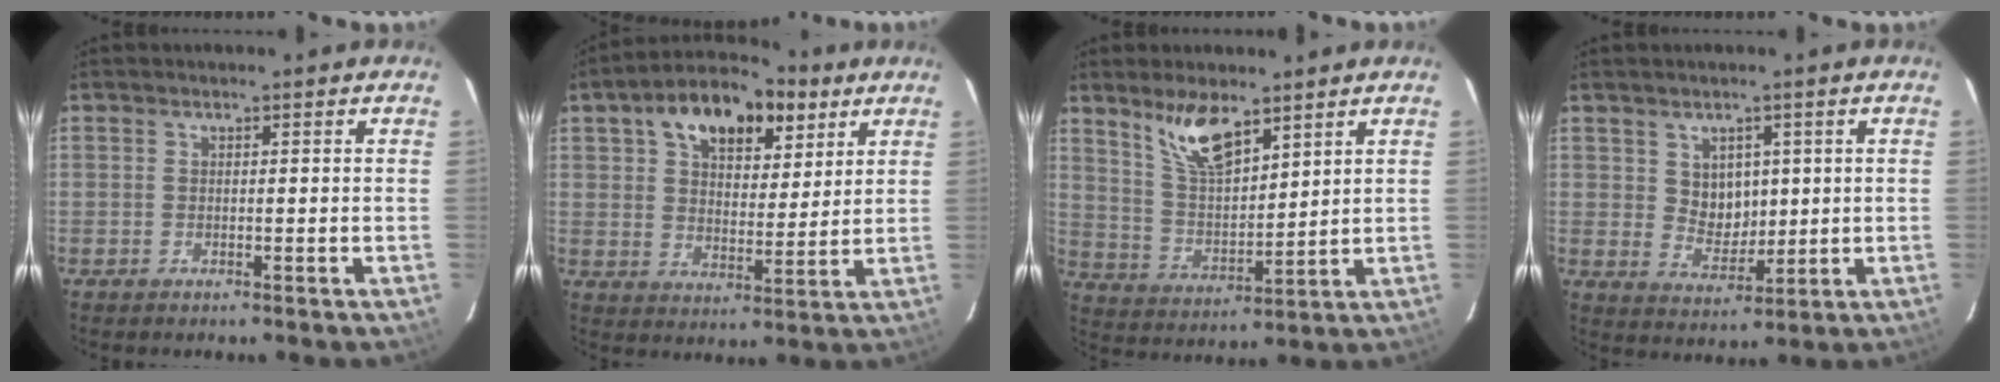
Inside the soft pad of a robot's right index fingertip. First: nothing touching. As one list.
[{"total": 15.6, "force": [8.1, 8.7, 10.2], "torque": [-0.174, 0.032, 0.129]}, {"total": 10.1, "force": [7.0, 3.6, 6.4], "torque": [-0.116, 0.003, 0.144]}, {"total": 5.4, "force": [1.8, 4.6, 2.4], "torque": [-0.038, 0.002, 0.043]}]